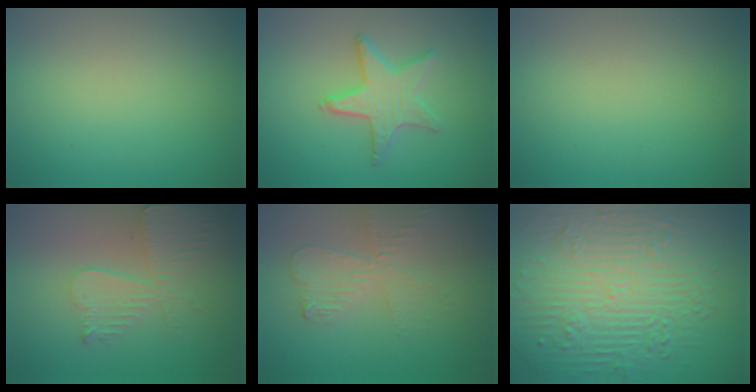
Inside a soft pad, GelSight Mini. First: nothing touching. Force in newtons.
{"total": 3.1, "press": 3.1, "slide": 0.4}
{"total": 0.0}
{"total": 3.9, "press": 3.4, "slide": 1.8}
{"total": 3.5, "press": 3.0, "slide": 1.9}
{"total": 10.9, "press": 7.2, "slide": 8.3}